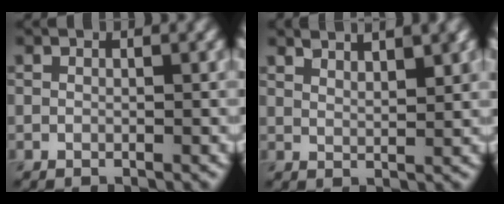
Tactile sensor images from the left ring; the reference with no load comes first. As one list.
[{"total": 3.4, "force": [2.7, 0.9, 1.8], "torque": [-0.005, 0.007, 0.030]}]